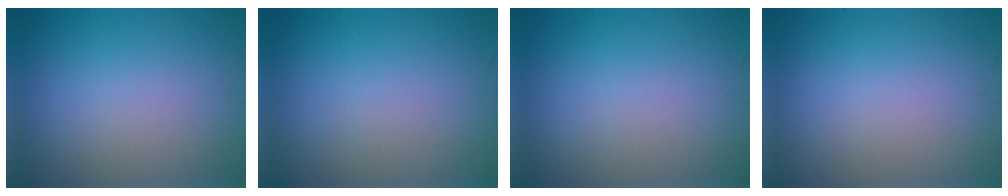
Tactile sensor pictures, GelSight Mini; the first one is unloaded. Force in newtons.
{"total": 0.0}
{"total": 0.0}
{"total": 0.0}